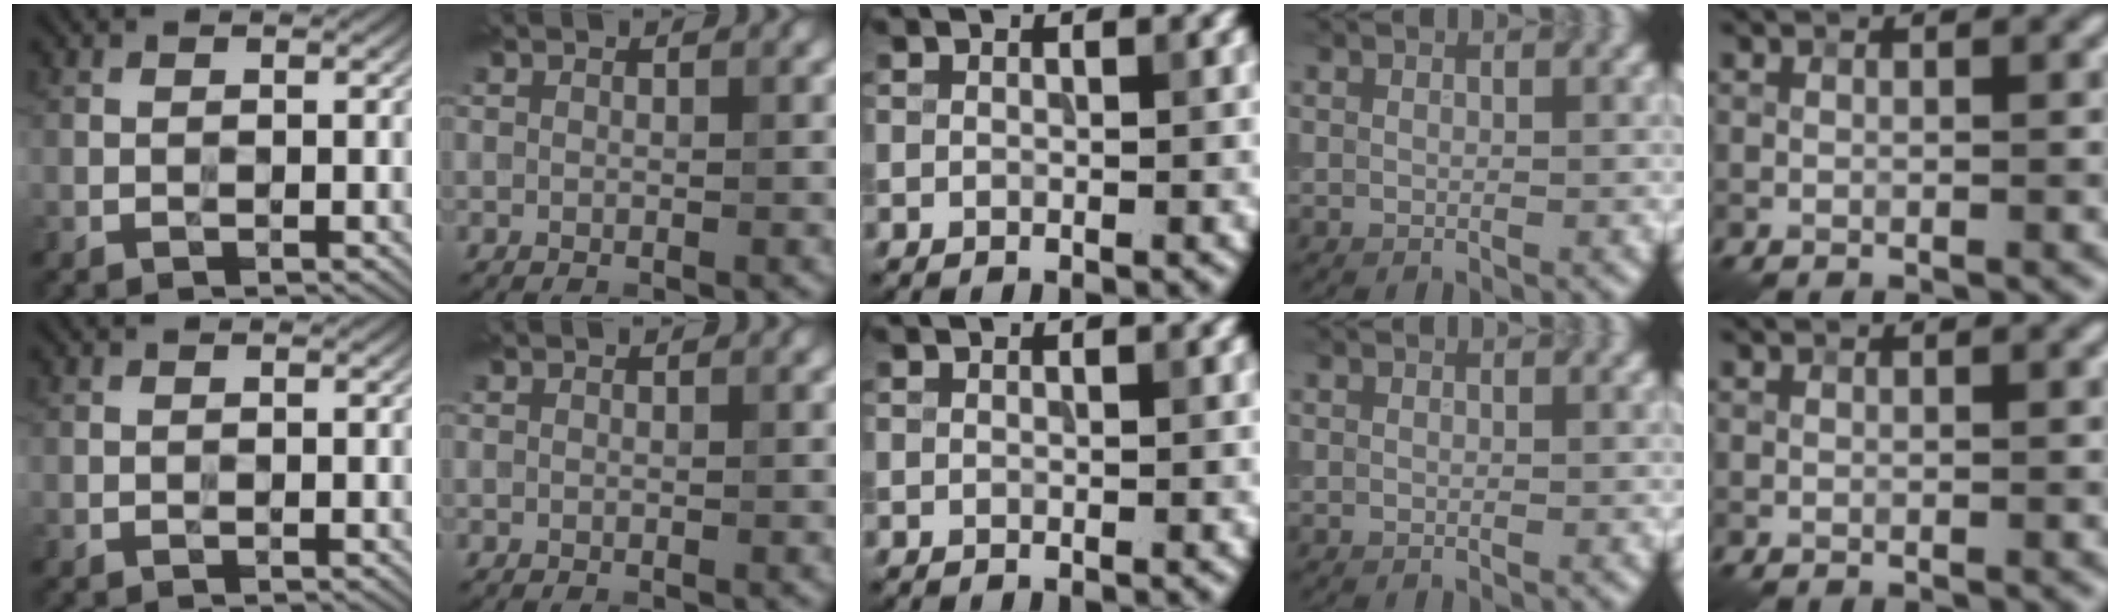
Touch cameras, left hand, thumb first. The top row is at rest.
{}